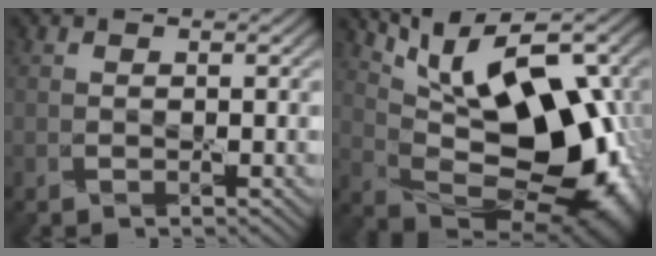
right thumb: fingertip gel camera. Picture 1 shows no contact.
{"total": 17.5, "force": [5.3, 8.5, 14.3], "torque": [-0.208, 0.023, 0.097]}